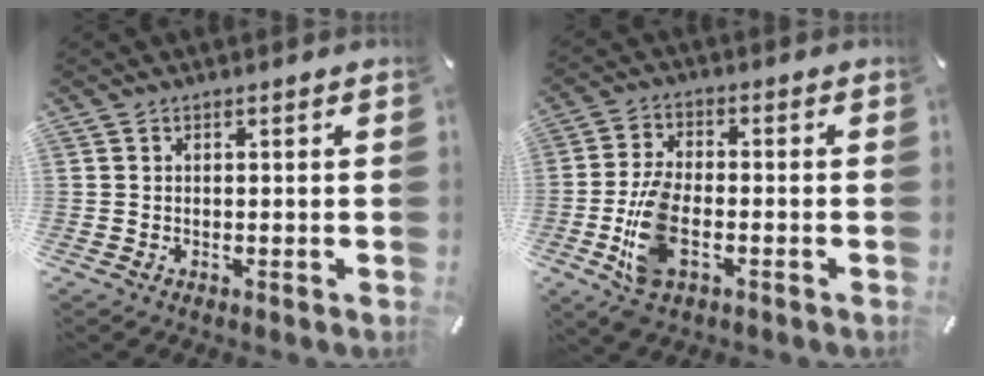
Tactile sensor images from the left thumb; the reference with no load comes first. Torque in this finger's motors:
{"motor_torque": [-0.52, 1.37, 0.08, 0.32, 0.39]}